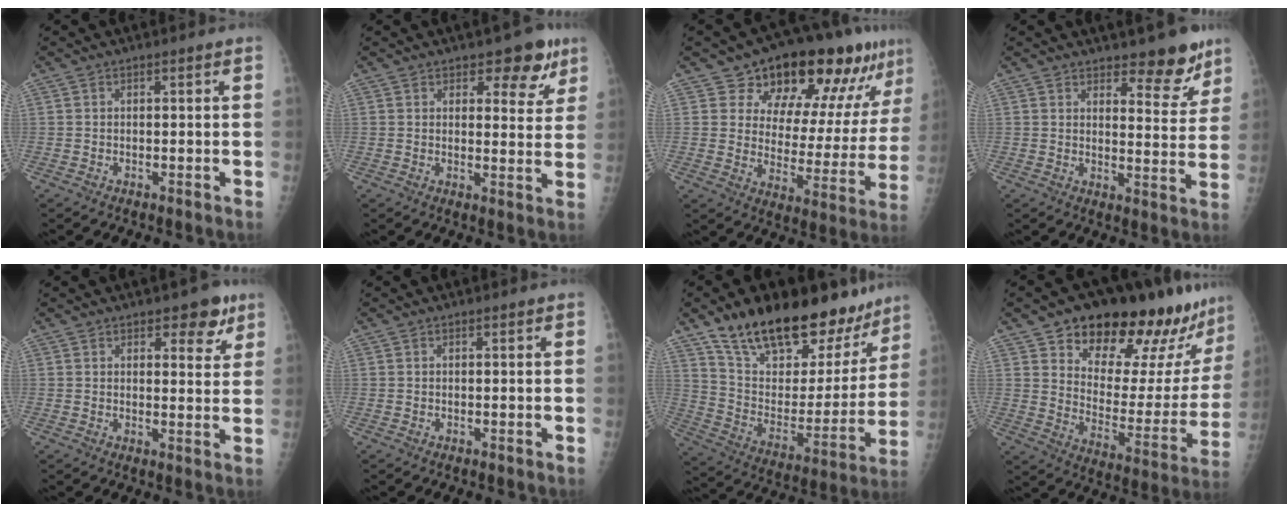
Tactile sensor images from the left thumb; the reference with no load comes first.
{"total": 7.3, "force": [4.8, 4.0, 3.8], "torque": [-0.006, -0.023, 0.061]}
{"total": 20.1, "force": [13.2, 9.4, 12.0], "torque": [-0.121, -0.055, 0.185]}
{"total": 8.2, "force": [6.4, 3.2, 3.9], "torque": [-0.014, -0.049, 0.092]}
{"total": 5.7, "force": [3.6, 3.0, 3.3], "torque": [-0.012, -0.017, 0.044]}
{"total": 0.0}
{"total": 28.3, "force": [20.5, 13.0, 14.6], "torque": [-0.190, -0.071, 0.327]}
{"total": 26.0, "force": [19.4, 10.4, 13.8], "torque": [-0.150, -0.093, 0.271]}